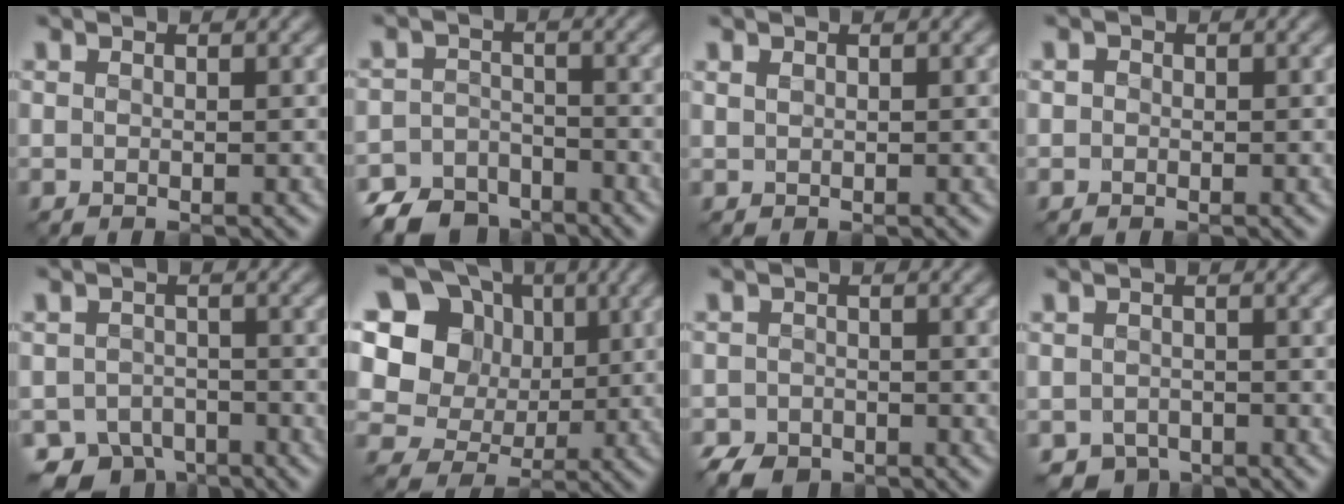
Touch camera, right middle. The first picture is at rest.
{"total": 5.7, "force": [-4.7, 2.9, 1.4], "torque": [-0.022, -0.014, -0.086]}
{"total": 0.5, "force": [0.4, 0.2, 0.2], "torque": [-0.007, 0.001, 0.011]}
{"total": 0.5, "force": [0.0, 0.5, 0.1], "torque": [0.002, -0.004, -0.003]}
{"total": 4.5, "force": [-3.4, 2.7, 1.1], "torque": [-0.008, -0.007, -0.063]}
{"total": 16.0, "force": [5.1, 13.5, 6.8], "torque": [-0.171, 0.033, 0.087]}
{"total": 3.1, "force": [-2.5, 1.6, 0.9], "torque": [-0.012, -0.006, -0.050]}
{"total": 1.9, "force": [-1.5, 1.2, 0.3], "torque": [0.001, -0.004, -0.029]}